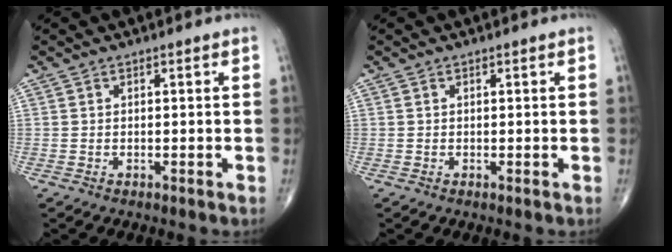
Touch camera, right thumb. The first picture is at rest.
{"total": 0.0}